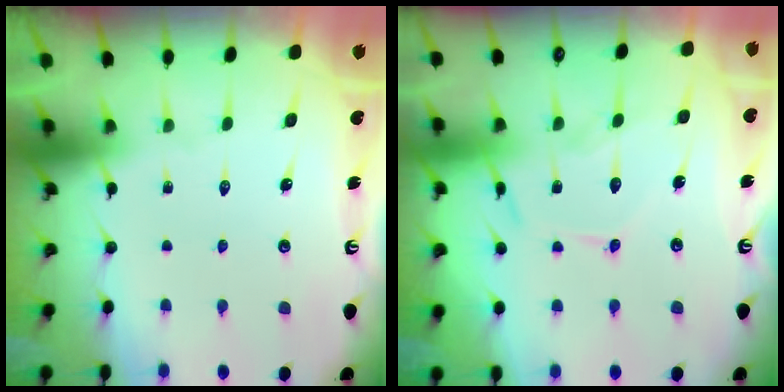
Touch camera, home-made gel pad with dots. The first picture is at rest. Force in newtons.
{"total": 11.5, "press": 11.5, "slide": 0.9}